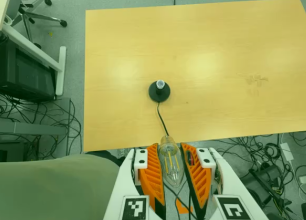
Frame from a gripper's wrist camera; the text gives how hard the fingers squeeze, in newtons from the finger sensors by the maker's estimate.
{"total": 19.1, "left": 21.2, "right": 17.1}